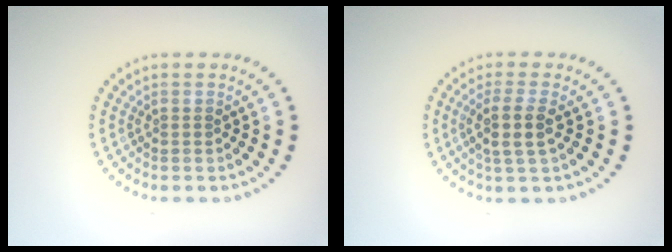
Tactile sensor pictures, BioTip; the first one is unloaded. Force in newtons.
{"total": 2.8, "press": 2.4, "slide": 1.4}